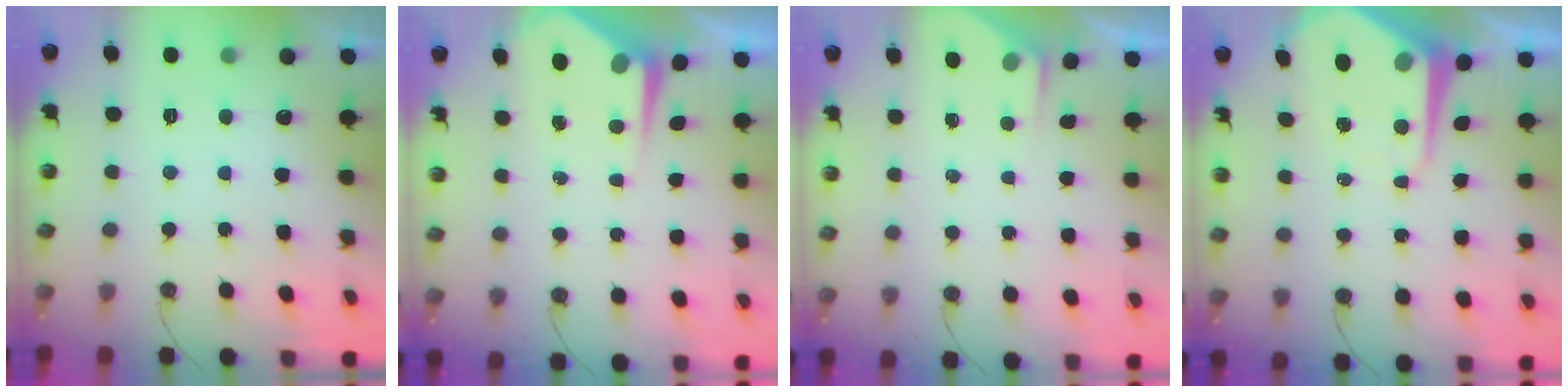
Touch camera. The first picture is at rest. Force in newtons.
{"total": 4.5, "press": 4.5, "slide": 0.5}
{"total": 2.4, "press": 2.3, "slide": 0.4}
{"total": 8.7, "press": 8.7, "slide": 0.9}